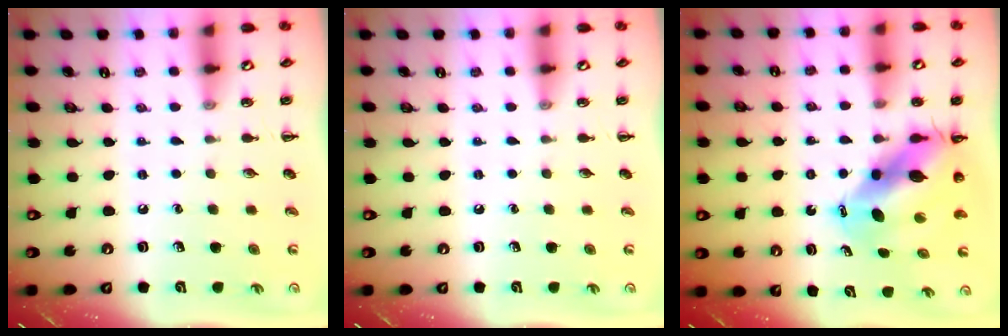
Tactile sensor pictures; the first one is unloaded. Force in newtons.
{"total": 0.0}
{"total": 11.2, "press": 10.8, "slide": 3.1}